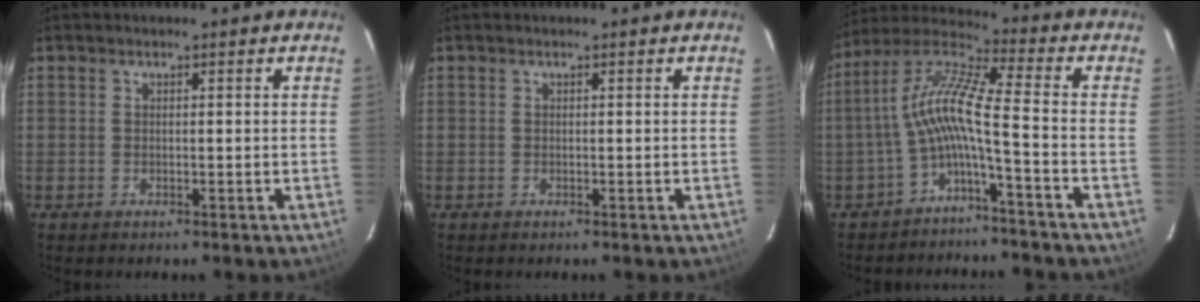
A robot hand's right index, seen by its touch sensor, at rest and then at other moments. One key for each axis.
{"total": 0.0}
{"total": 10.5, "fx": -3.5, "fy": 0.2, "fz": 9.9, "tx": -0.203, "ty": 0.015, "tz": -0.070}